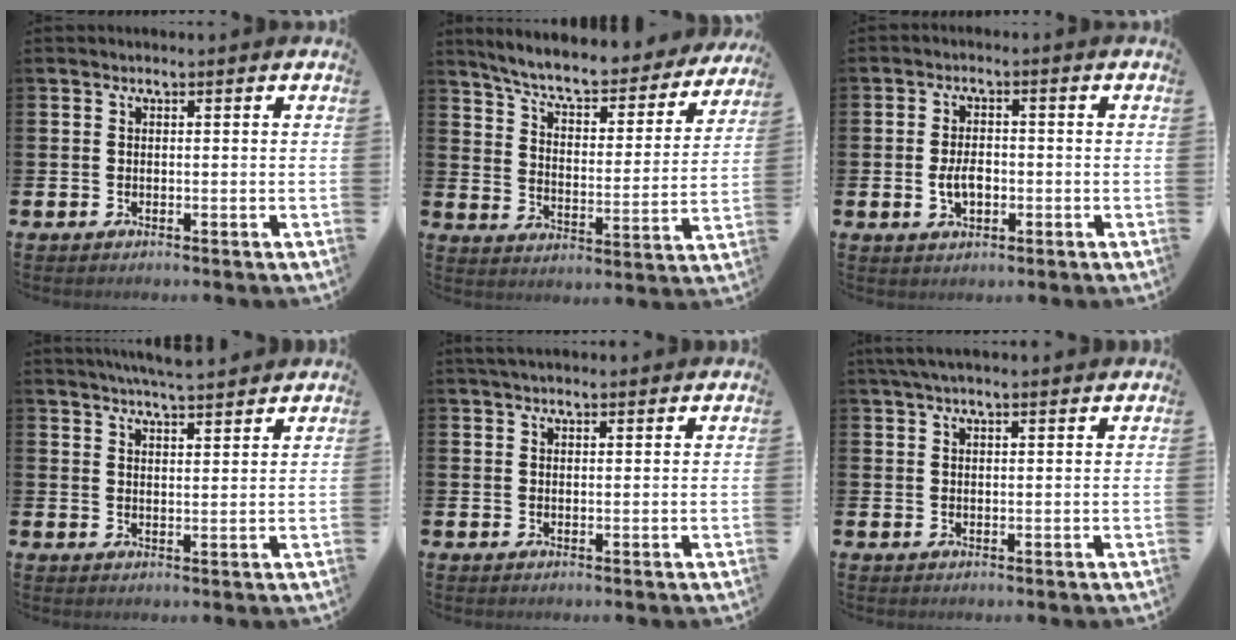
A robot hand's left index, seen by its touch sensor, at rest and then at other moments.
{"total": 7.3, "force": [6.6, 1.2, 2.7], "torque": [-0.076, -0.054, 0.109]}
{"total": 3.5, "force": [-0.5, 2.1, 2.7], "torque": [-0.038, -0.001, -0.013]}
{"total": 5.4, "force": [5.2, -0.2, 1.1], "torque": [-0.029, -0.023, 0.094]}
{"total": 2.2, "force": [2.0, 0.6, 0.7], "torque": [-0.006, -0.003, 0.035]}
{"total": 3.0, "force": [2.5, 0.5, 1.5], "torque": [-0.031, 0.000, 0.045]}